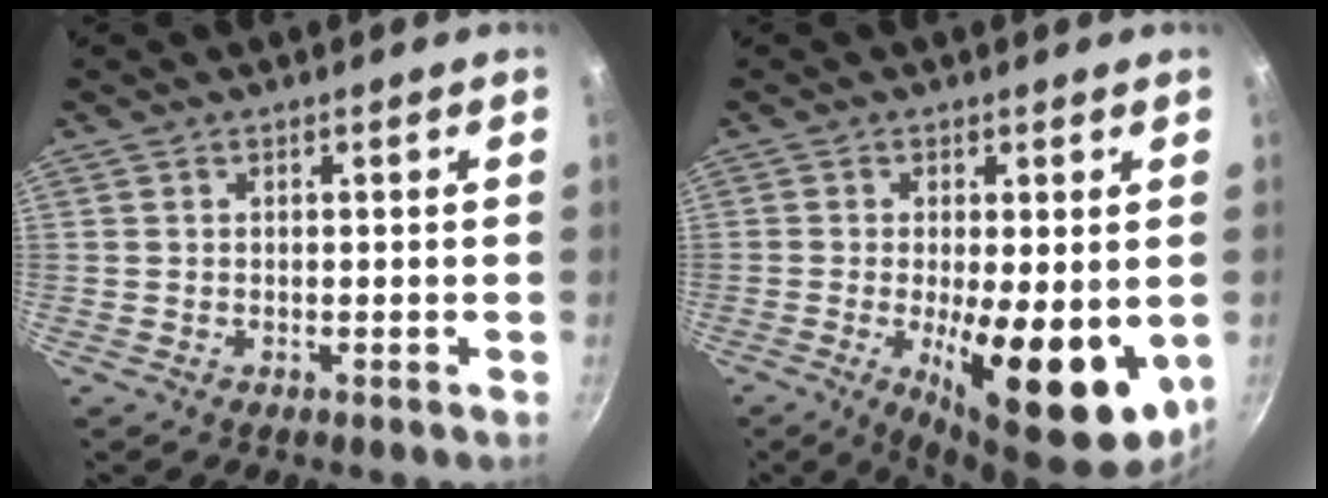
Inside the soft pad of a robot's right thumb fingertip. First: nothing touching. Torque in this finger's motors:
{"motor_torque": [2.53, 2.48, 1.43, -1.22, 0.57]}